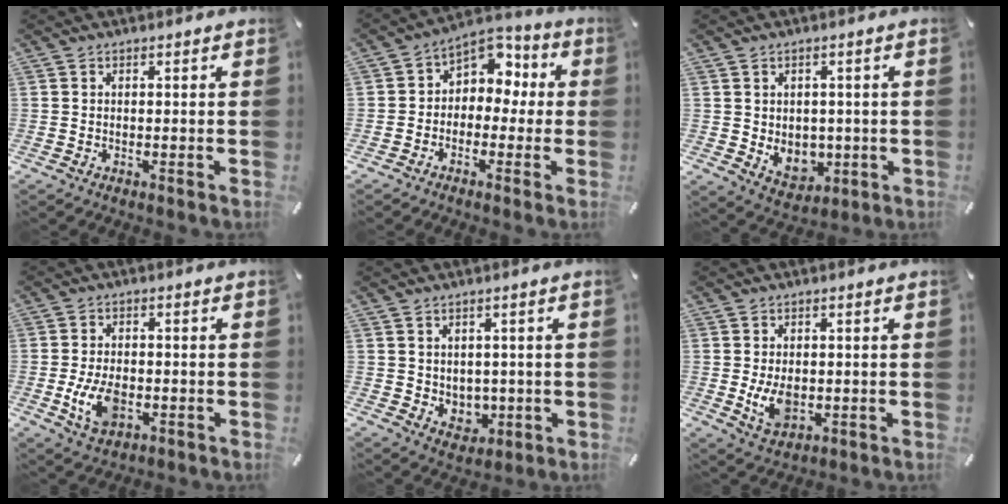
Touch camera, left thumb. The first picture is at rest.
{"total": 7.3, "force": [0.7, 6.7, 2.7], "torque": [-0.038, -0.007, 0.012]}
{"total": 6.4, "force": [0.0, 5.8, 2.9], "torque": [-0.024, -0.007, 0.003]}
{"total": 8.0, "force": [-1.9, 5.0, 6.0], "torque": [-0.135, 0.002, -0.035]}
{"total": 5.0, "force": [1.5, 4.7, 0.9], "torque": [0.003, -0.014, 0.027]}
{"total": 6.5, "force": [-0.5, 4.4, 4.9], "torque": [-0.111, -0.007, -0.011]}